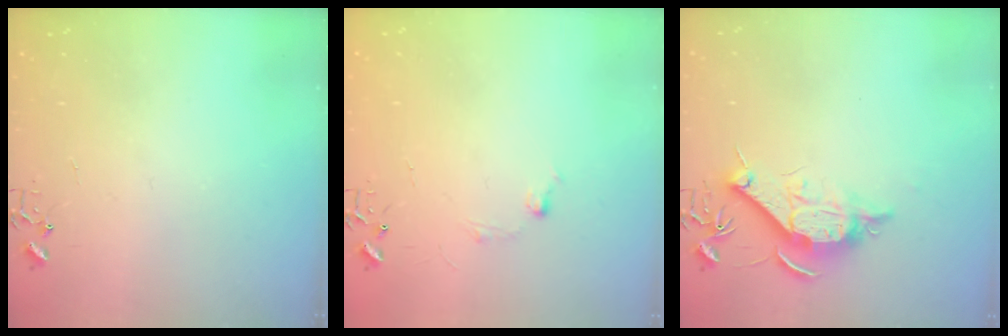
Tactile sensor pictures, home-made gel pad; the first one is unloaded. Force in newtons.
{"total": 5.8, "press": 5.7, "slide": 0.7}
{"total": 12.0, "press": 12.0, "slide": 0.6}